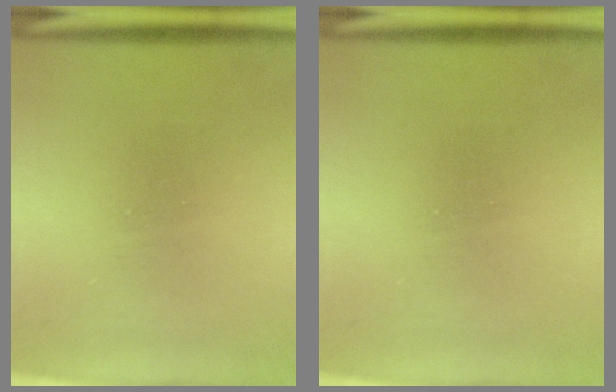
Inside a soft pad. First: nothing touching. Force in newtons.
{"total": 0.0}